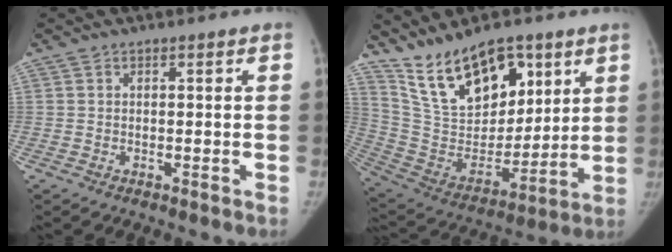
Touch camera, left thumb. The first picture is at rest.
{"total": 19.1, "force": [12.3, 9.6, 11.0], "torque": [-0.147, -0.062, 0.238]}